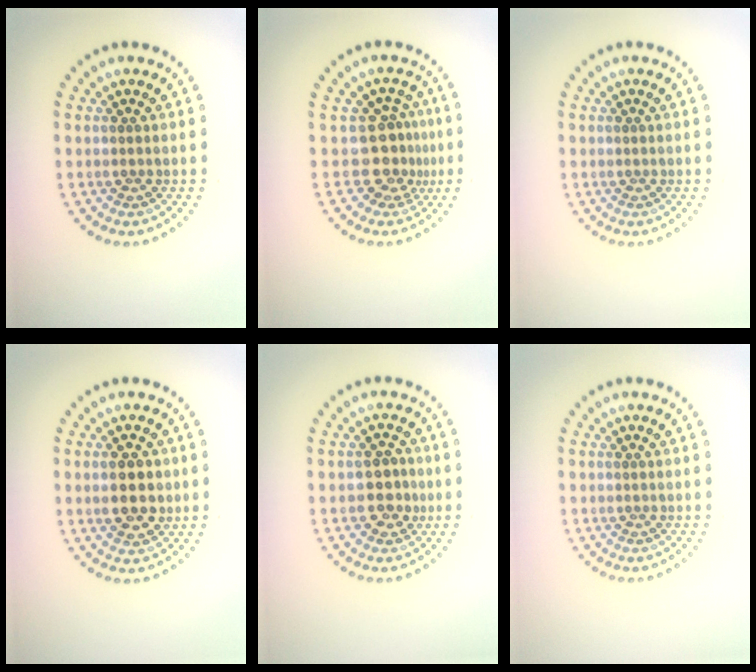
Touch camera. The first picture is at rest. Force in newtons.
{"total": 3.2, "press": 2.3, "slide": 2.1}
{"total": 0.0}
{"total": 4.4, "press": 4.4, "slide": 0.2}
{"total": 2.4, "press": 2.3, "slide": 0.7}
{"total": 0.0}